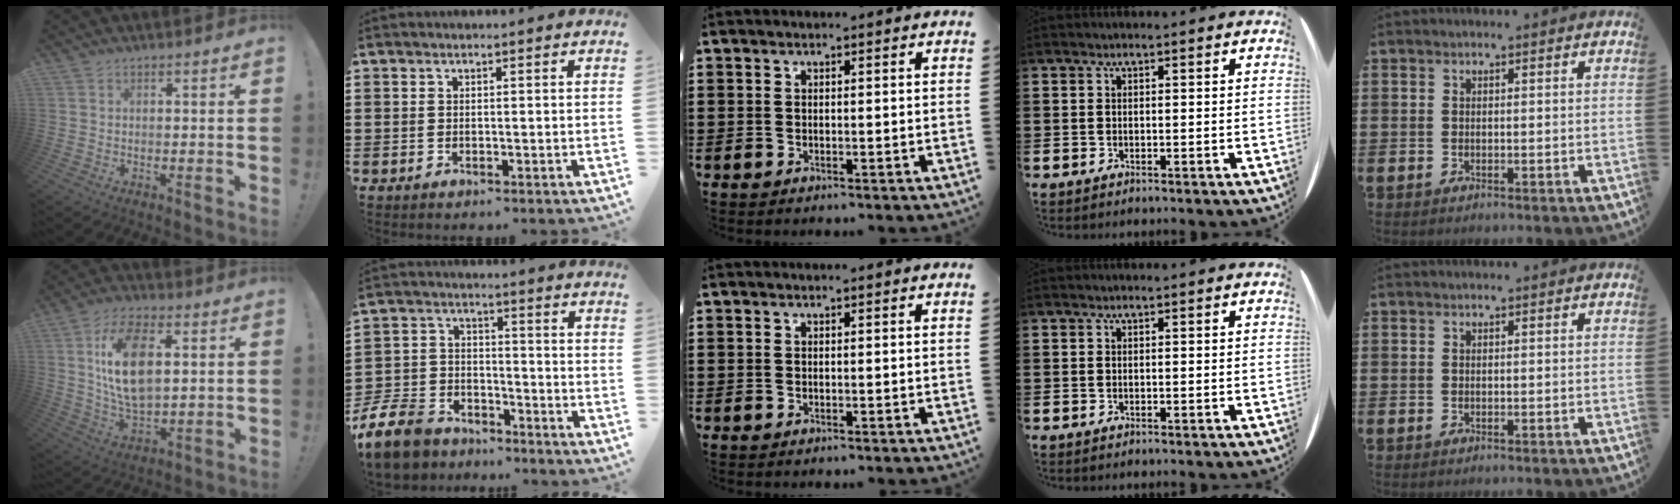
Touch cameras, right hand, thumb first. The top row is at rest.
{"thumb": {"total": 16.4, "force": [3.7, 9.0, 13.2], "torque": [-0.238, -0.002, 0.061]}, "index": {"total": 10.1, "force": [-9.1, 3.4, 2.7], "torque": [-0.081, 0.027, -0.185]}}